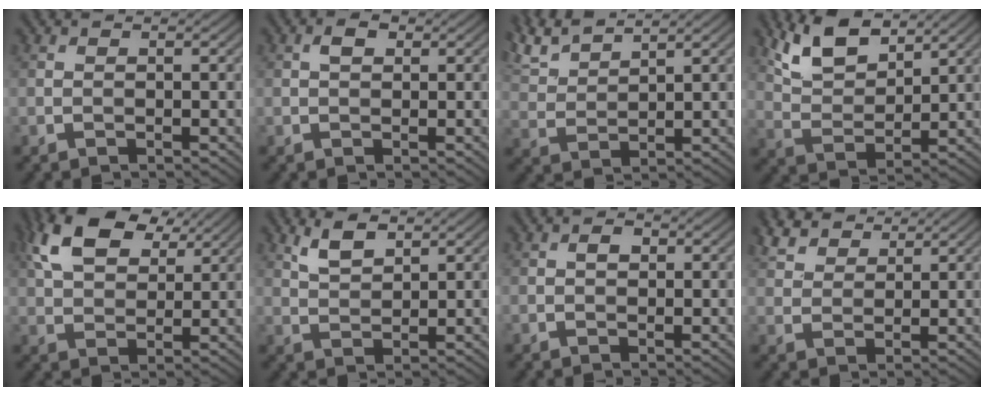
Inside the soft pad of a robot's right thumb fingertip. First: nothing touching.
{"total": 1.8, "force": [0.6, 1.1, 1.3], "torque": [-0.023, 0.005, 0.006]}
{"total": 6.0, "force": [5.3, 1.2, 2.7], "torque": [-0.077, 0.015, 0.112]}
{"total": 8.0, "force": [5.5, 3.3, 4.7], "torque": [-0.107, 0.000, 0.113]}
{"total": 11.2, "force": [5.9, 6.0, 7.5], "torque": [-0.173, 0.020, 0.117]}
{"total": 3.9, "force": [2.6, 1.5, 2.5], "torque": [-0.058, 0.000, 0.055]}
{"total": 1.3, "force": [0.2, 0.9, 0.9], "torque": [-0.015, 0.002, 0.000]}
{"total": 5.2, "force": [4.1, 2.2, 2.2], "torque": [-0.058, 0.011, 0.085]}